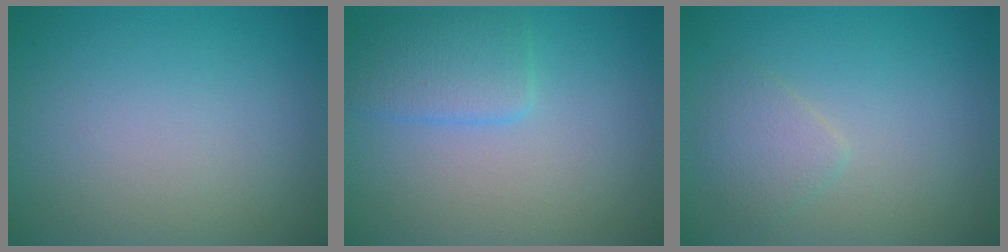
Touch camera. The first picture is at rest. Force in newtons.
{"total": 2.8, "press": 2.8, "slide": 0.1}
{"total": 1.8, "press": 1.8, "slide": 0.0}